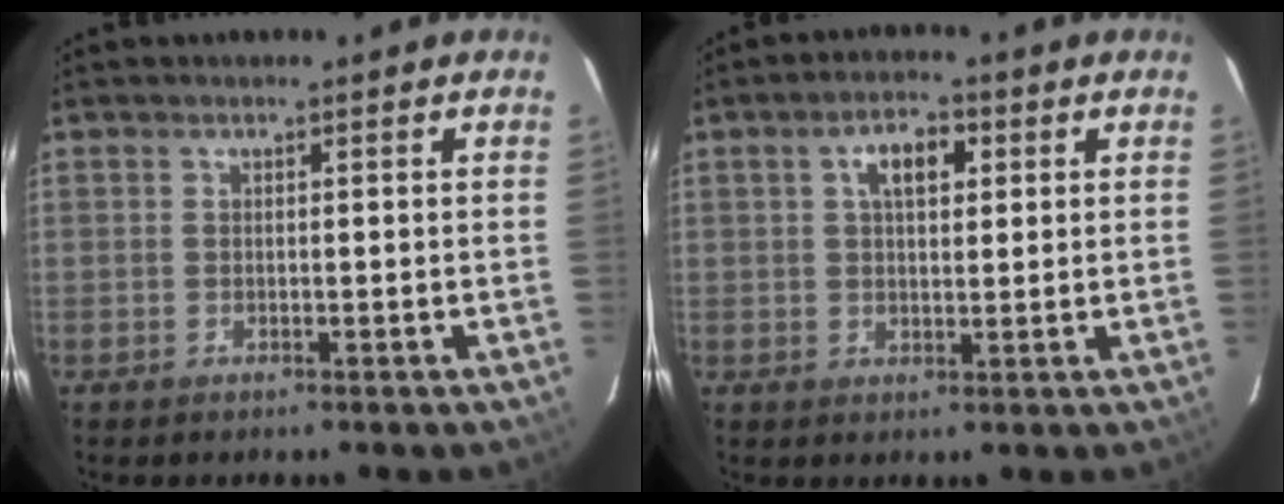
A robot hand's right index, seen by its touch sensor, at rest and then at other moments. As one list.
[{"total": 5.6, "force": [1.9, 2.7, 4.5], "torque": [-0.075, 0.016, 0.035]}]